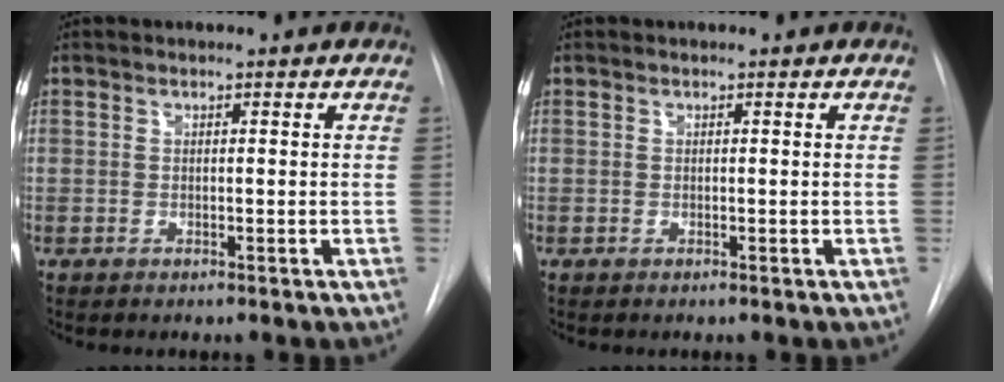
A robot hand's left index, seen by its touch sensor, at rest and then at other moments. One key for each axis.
{"total": 0.0}